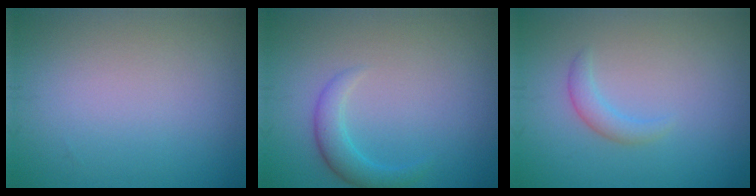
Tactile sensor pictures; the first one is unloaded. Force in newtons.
{"total": 2.2, "press": 2.2, "slide": 0.2}
{"total": 1.5, "press": 1.5, "slide": 0.1}